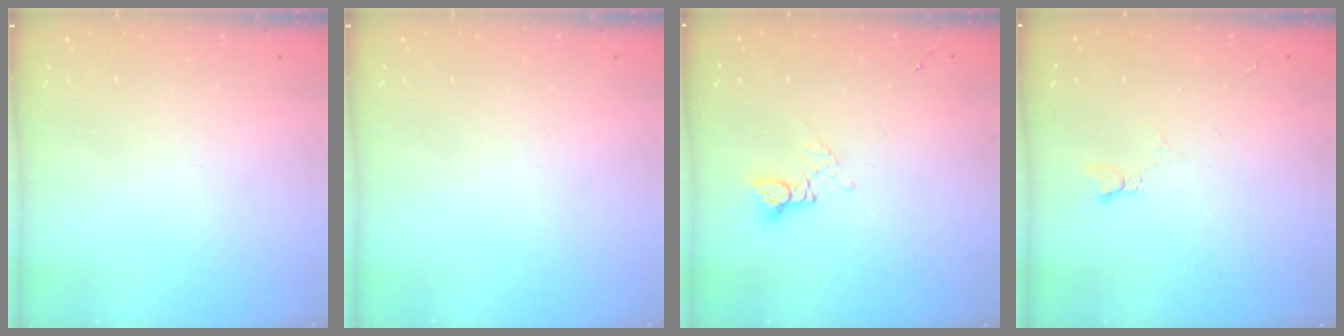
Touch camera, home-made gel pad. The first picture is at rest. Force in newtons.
{"total": 0.0}
{"total": 3.1, "press": 3.1, "slide": 0.4}
{"total": 2.5, "press": 2.5, "slide": 0.4}